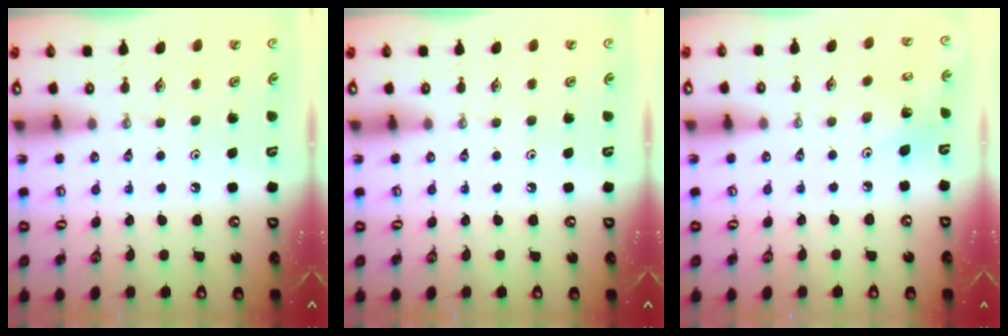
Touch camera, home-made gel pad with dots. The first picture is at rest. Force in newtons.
{"total": 0.0}
{"total": 4.7, "press": 4.2, "slide": 2.1}